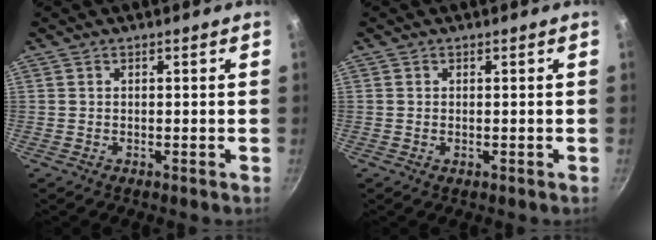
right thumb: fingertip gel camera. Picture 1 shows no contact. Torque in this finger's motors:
{"motor_torque": [-0.23, -0.03, -0.41, -0.17, 0.11]}